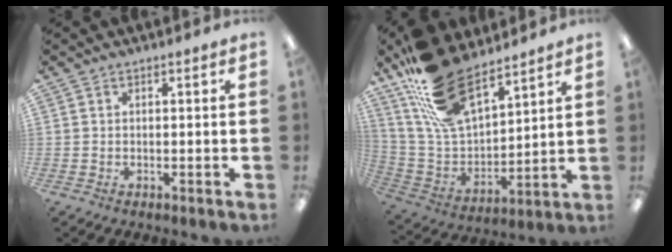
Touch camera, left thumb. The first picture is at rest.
{"total": 20.2, "force": [14.6, 9.2, 10.5], "torque": [-0.226, -0.077, 0.274]}